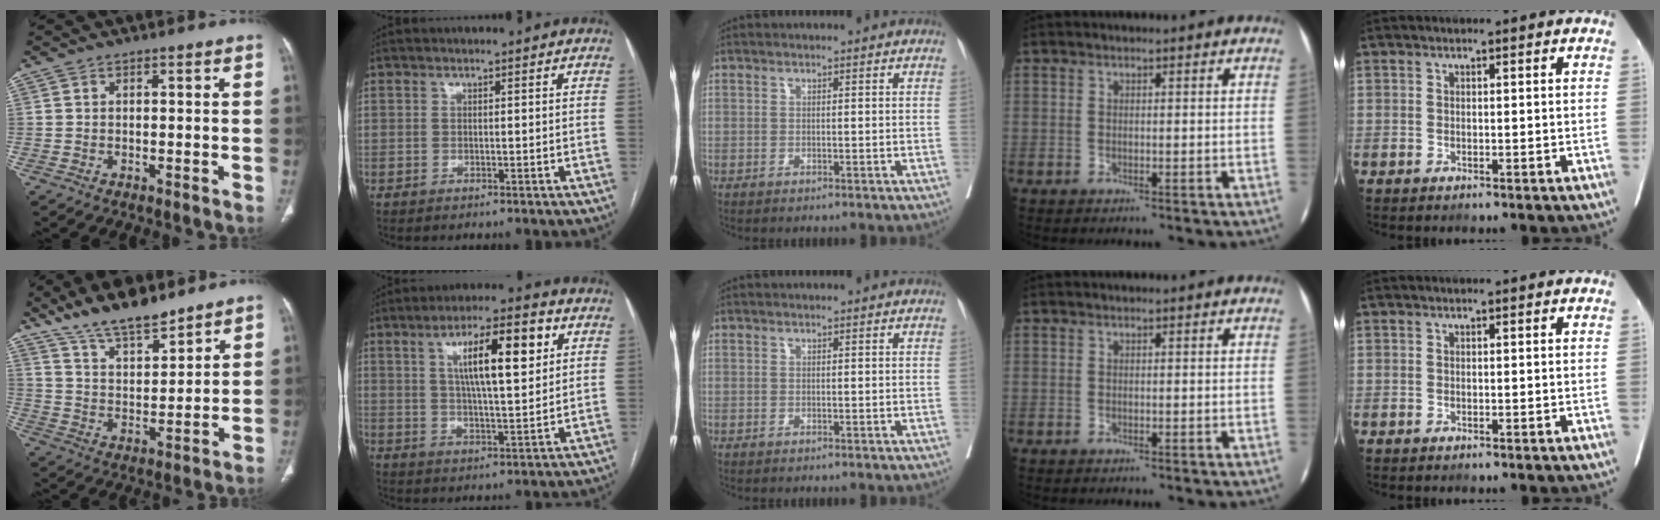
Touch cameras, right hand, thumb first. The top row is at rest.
{"thumb": {"total": 12.8, "force": [10.6, 3.9, 6.1], "torque": [-0.082, -0.062, 0.194]}, "index": {"total": 12.1, "force": [4.3, 2.4, 11.1], "torque": [-0.185, 0.012, 0.071]}}